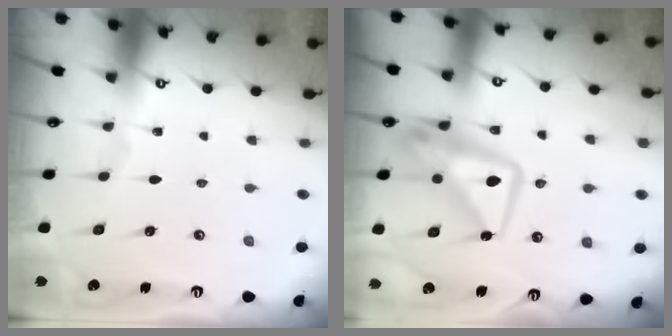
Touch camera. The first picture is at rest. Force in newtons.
{"total": 12.8, "press": 12.7, "slide": 1.7}